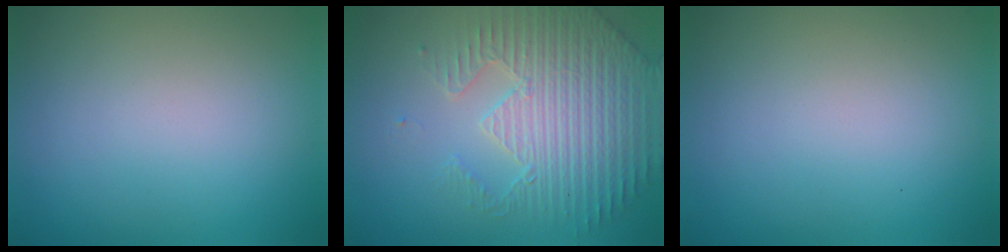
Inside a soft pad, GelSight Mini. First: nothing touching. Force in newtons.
{"total": 5.6, "press": 4.9, "slide": 2.8}
{"total": 0.0}